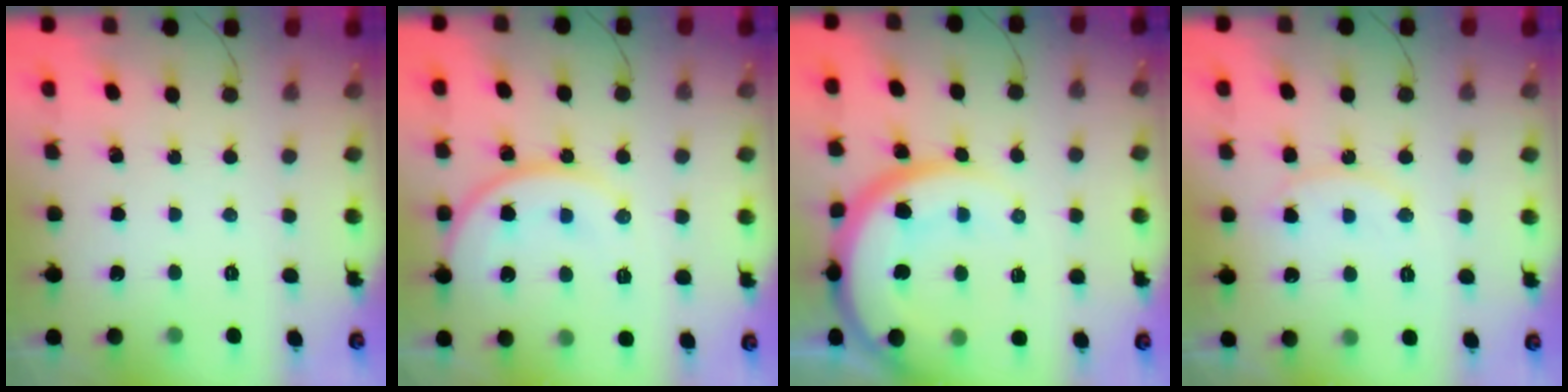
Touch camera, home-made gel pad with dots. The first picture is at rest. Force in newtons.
{"total": 12.4, "press": 12.3, "slide": 1.1}
{"total": 15.9, "press": 15.9, "slide": 1.3}
{"total": 9.8, "press": 9.7, "slide": 0.8}